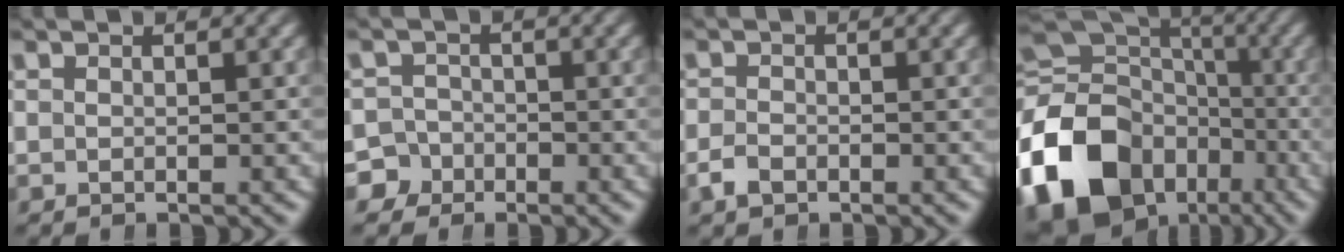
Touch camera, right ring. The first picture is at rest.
{"total": 5.6, "force": [-2.9, 4.7, 0.7], "torque": [-0.016, -0.021, -0.052]}
{"total": 1.6, "force": [-1.2, 0.9, 0.7], "torque": [-0.017, -0.009, -0.018]}
{"total": 16.8, "force": [-4.4, 13.3, 9.3], "torque": [-0.177, -0.057, -0.060]}